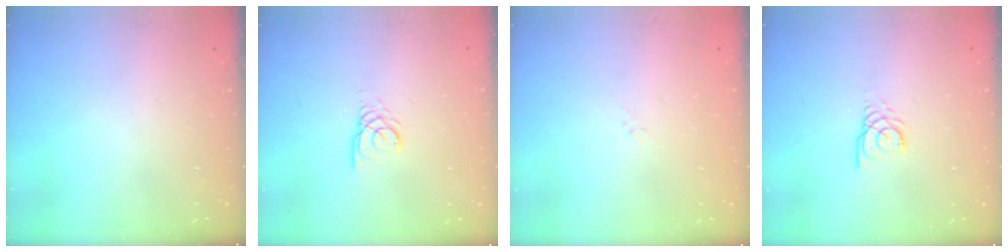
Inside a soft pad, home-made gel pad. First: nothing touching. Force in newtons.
{"total": 2.4, "press": 2.4, "slide": 0.1}
{"total": 1.7, "press": 1.6, "slide": 0.2}
{"total": 3.2, "press": 3.2, "slide": 0.2}